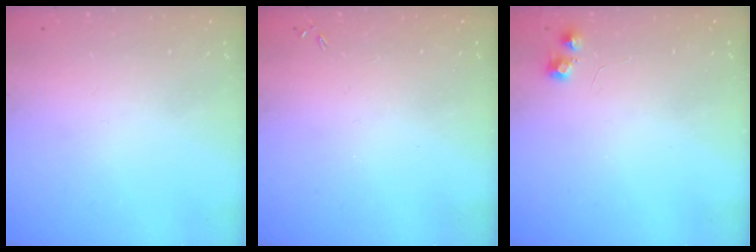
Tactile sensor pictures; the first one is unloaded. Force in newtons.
{"total": 0.0}
{"total": 4.3, "press": 4.2, "slide": 0.6}